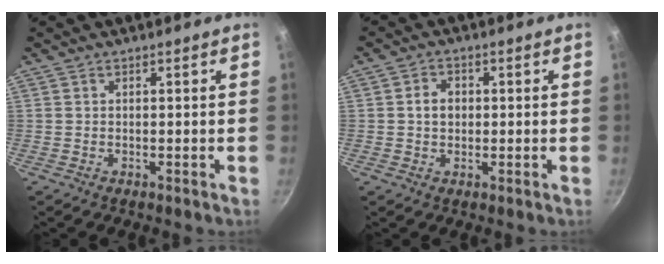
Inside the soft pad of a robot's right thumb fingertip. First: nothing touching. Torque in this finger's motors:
{"motor_torque": [0.05, 0.67, 0.24, -0.02, -0.04]}